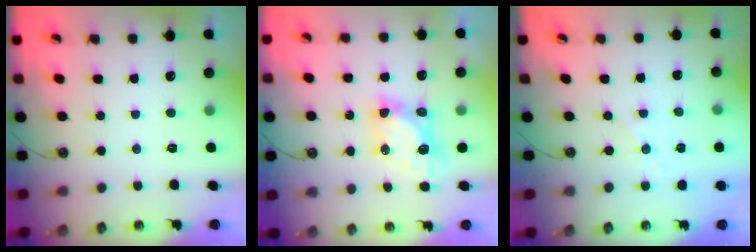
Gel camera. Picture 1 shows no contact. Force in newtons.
{"total": 6.8, "press": 6.8, "slide": 0.4}
{"total": 1.4, "press": 1.3, "slide": 0.4}